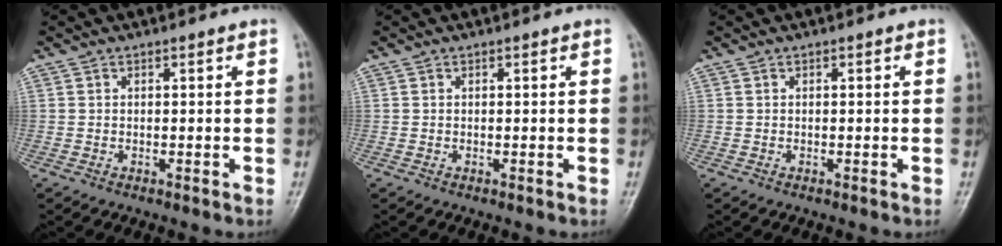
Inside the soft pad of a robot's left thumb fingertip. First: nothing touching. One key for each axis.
{"total": 0.0}
{"total": 0.0}